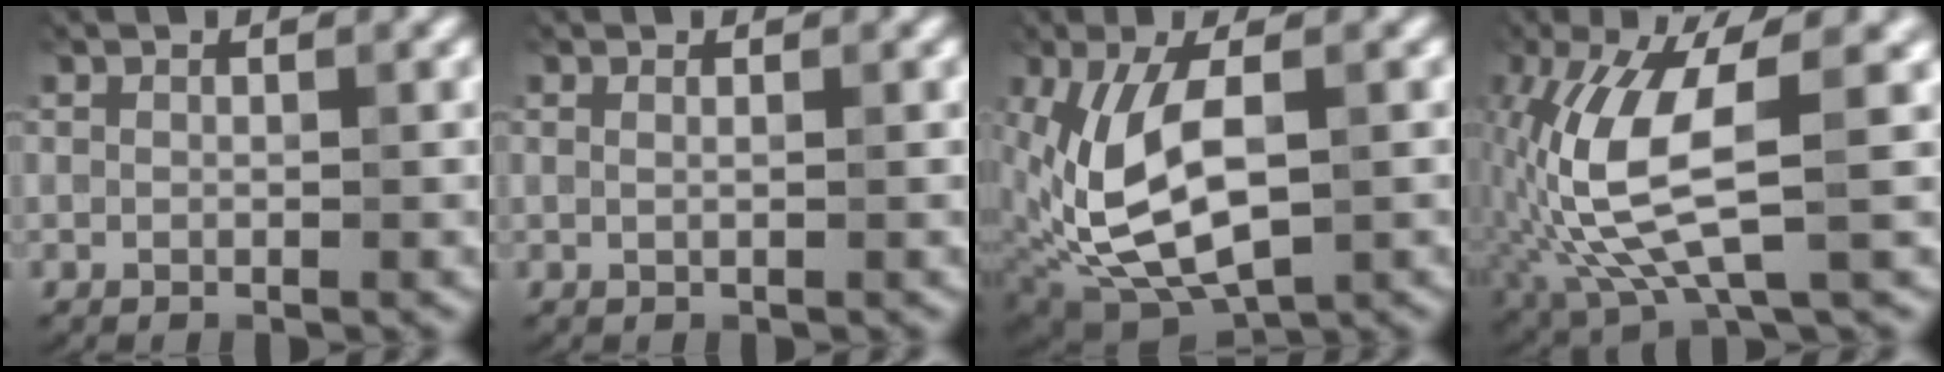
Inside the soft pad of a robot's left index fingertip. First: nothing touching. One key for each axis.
{"total": 0.8, "fx": 0.3, "fy": 0.5, "fz": 0.6, "tx": -0.002, "ty": -0.001, "tz": -0.004}
{"total": 9.7, "fx": -0.2, "fy": 4.6, "fz": 8.5, "tx": -0.191, "ty": -0.006, "tz": 0.008}
{"total": 9.4, "fx": -1.0, "fy": 2.6, "fz": 9.0, "tx": -0.200, "ty": -0.002, "tz": -0.006}